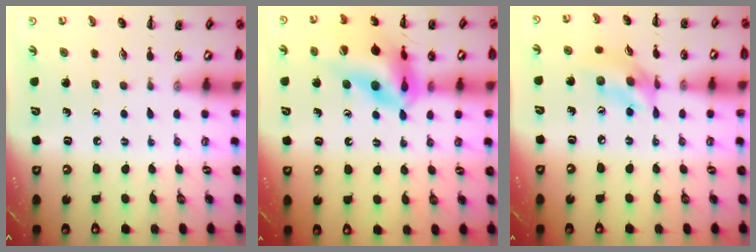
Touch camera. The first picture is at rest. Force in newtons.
{"total": 16.7, "press": 16.4, "slide": 3.3}
{"total": 10.7, "press": 10.6, "slide": 1.8}